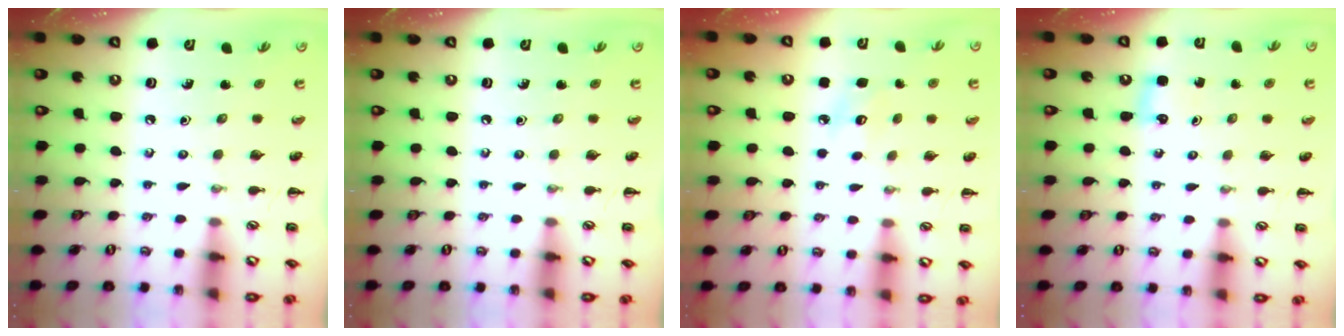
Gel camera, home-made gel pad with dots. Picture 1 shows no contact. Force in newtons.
{"total": 0.0}
{"total": 7.3, "press": 7.1, "slide": 1.5}
{"total": 2.5, "press": 2.4, "slide": 0.8}